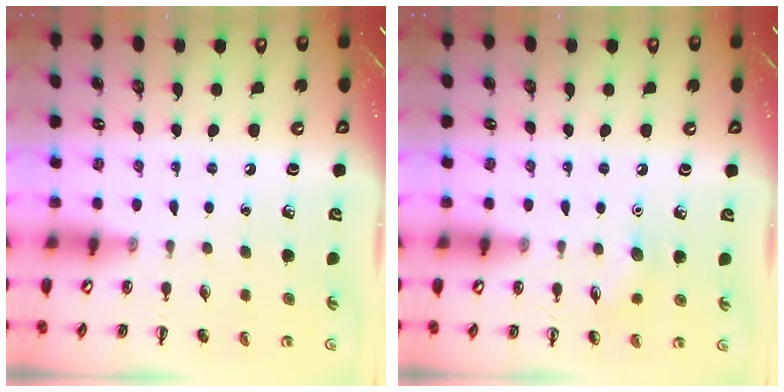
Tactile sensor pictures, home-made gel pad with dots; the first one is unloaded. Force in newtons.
{"total": 6.3, "press": 6.1, "slide": 1.6}